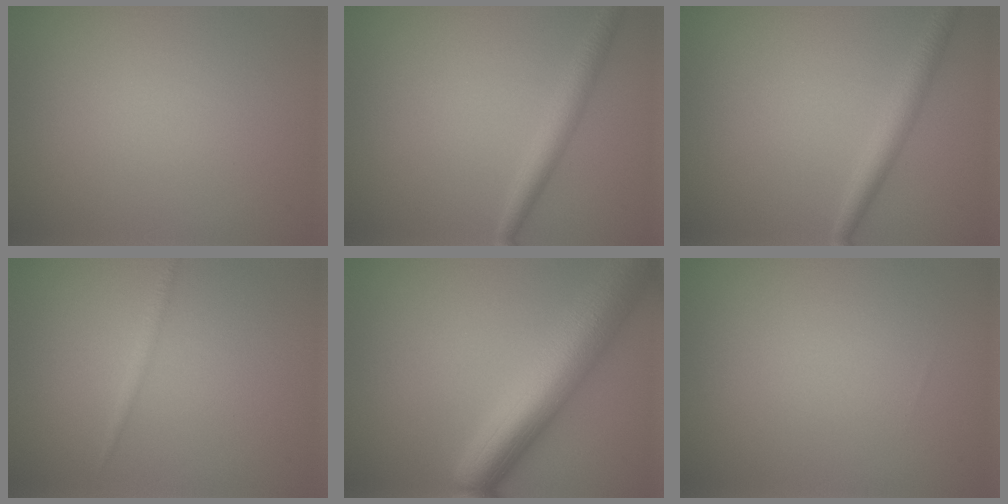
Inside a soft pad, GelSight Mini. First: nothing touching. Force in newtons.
{"total": 2.4, "press": 2.4, "slide": 0.1}
{"total": 2.4, "press": 2.4, "slide": 0.1}
{"total": 0.9, "press": 0.9, "slide": 0.1}
{"total": 9.0, "press": 9.0, "slide": 0.3}
{"total": 0.0}